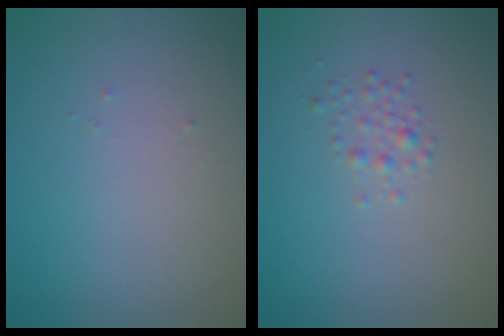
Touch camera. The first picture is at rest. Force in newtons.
{"total": 1.2, "press": 1.2, "slide": 0.1}